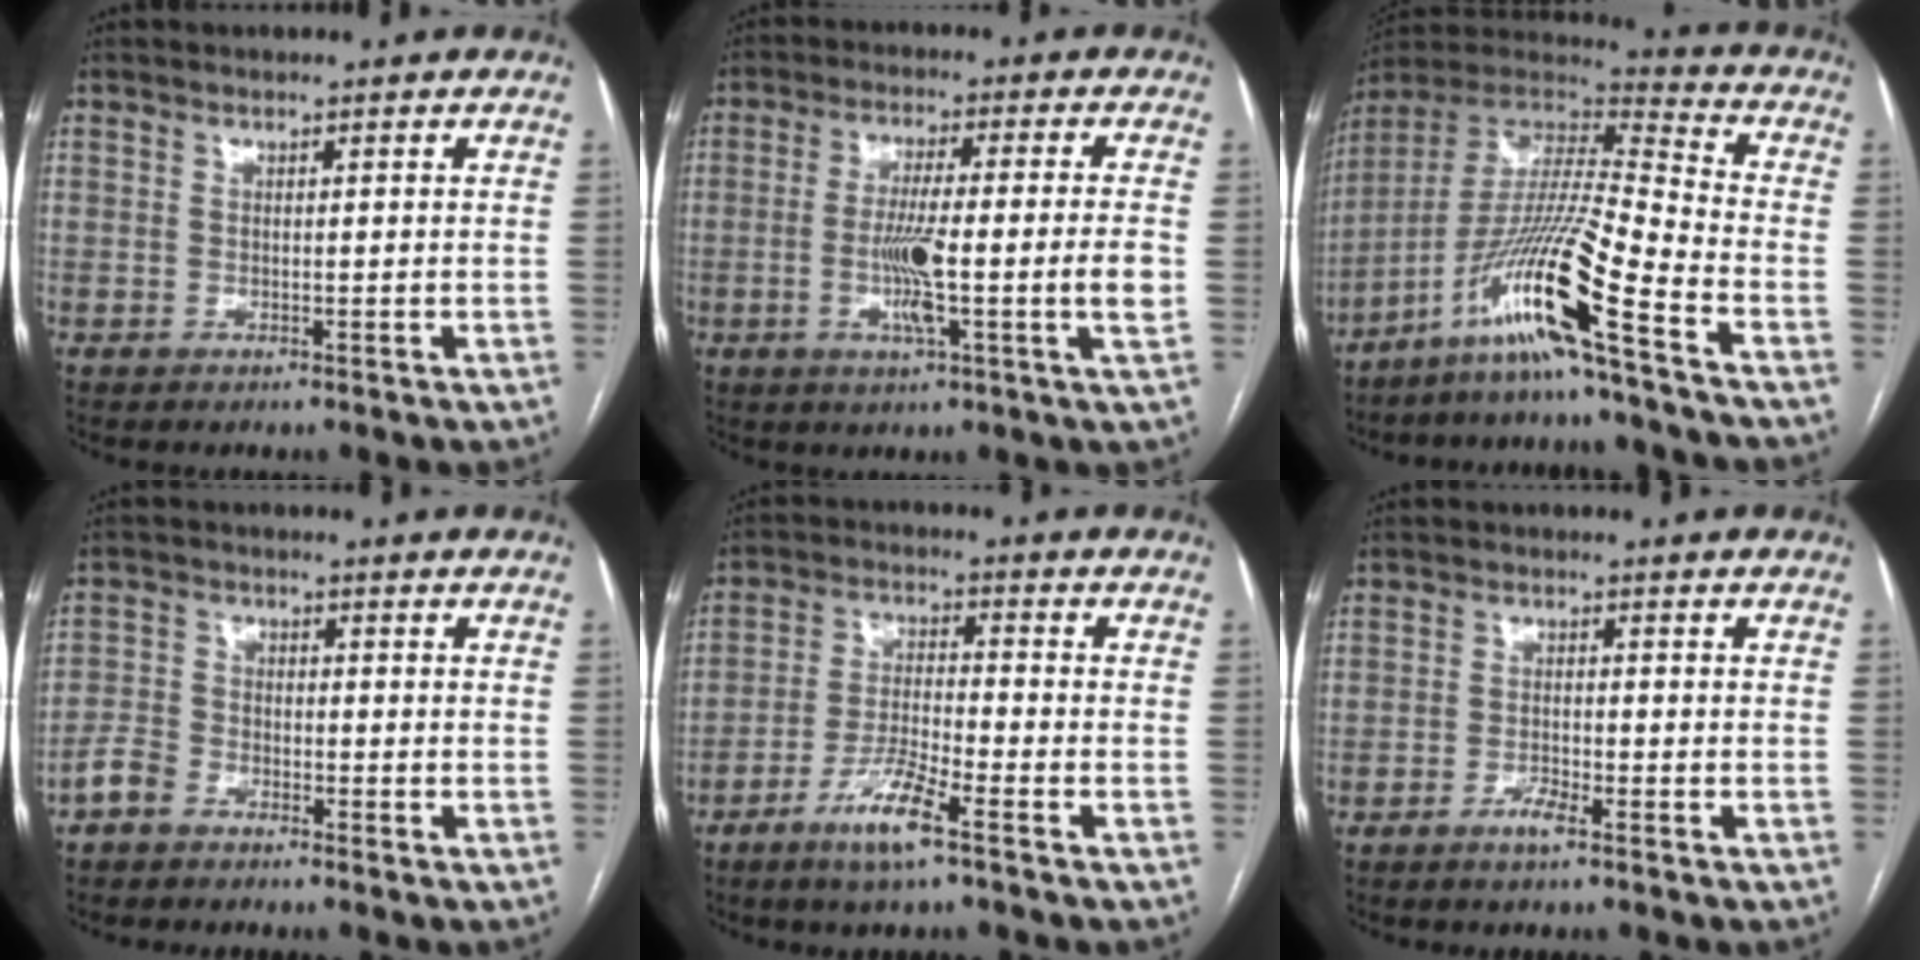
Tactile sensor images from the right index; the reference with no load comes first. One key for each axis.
{"total": 10.4, "fx": -1.9, "fy": -0.4, "fz": 10.2, "tx": -0.182, "ty": -0.003, "tz": -0.036}
{"total": 17.4, "fx": -10.3, "fy": -1.6, "fz": 14.0, "tx": -0.283, "ty": -0.013, "tz": -0.193}
{"total": 3.4, "fx": -2.7, "fy": 1.8, "fz": 0.9, "tx": -0.023, "ty": 0.005, "tz": -0.057}
{"total": 8.1, "fx": -5.1, "fy": 0.4, "fz": 6.2, "tx": -0.126, "ty": -0.012, "tz": -0.100}
{"total": 2.6, "fx": -1.9, "fy": 0.2, "fz": 1.8, "tx": -0.036, "ty": 0.000, "tz": -0.036}